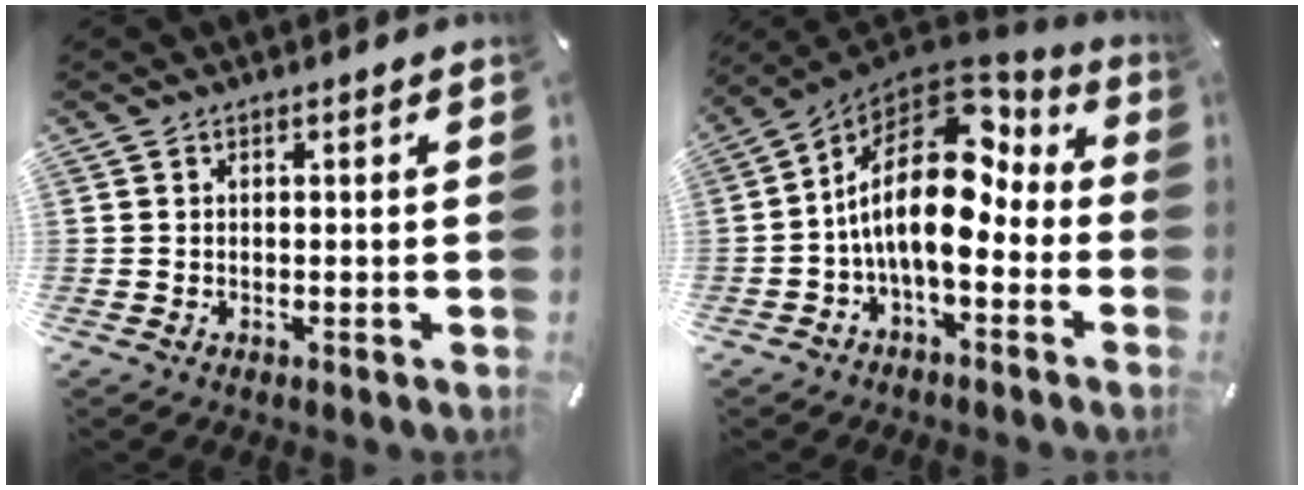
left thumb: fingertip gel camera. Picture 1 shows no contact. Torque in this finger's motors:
{"motor_torque": [1.68, 3.33, 1.67, -0.97, 0.63]}